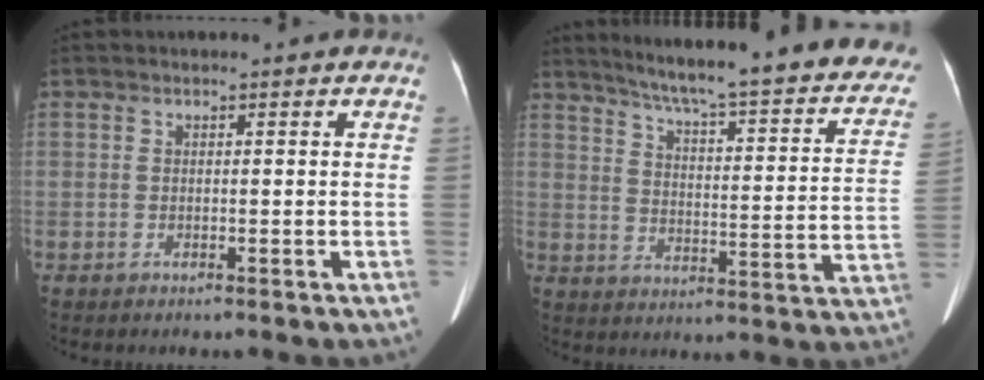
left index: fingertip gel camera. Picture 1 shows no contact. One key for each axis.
{"total": 29.9, "fx": 25.1, "fy": 3.6, "fz": 15.9, "tx": -0.214, "ty": -0.058, "tz": 0.305}